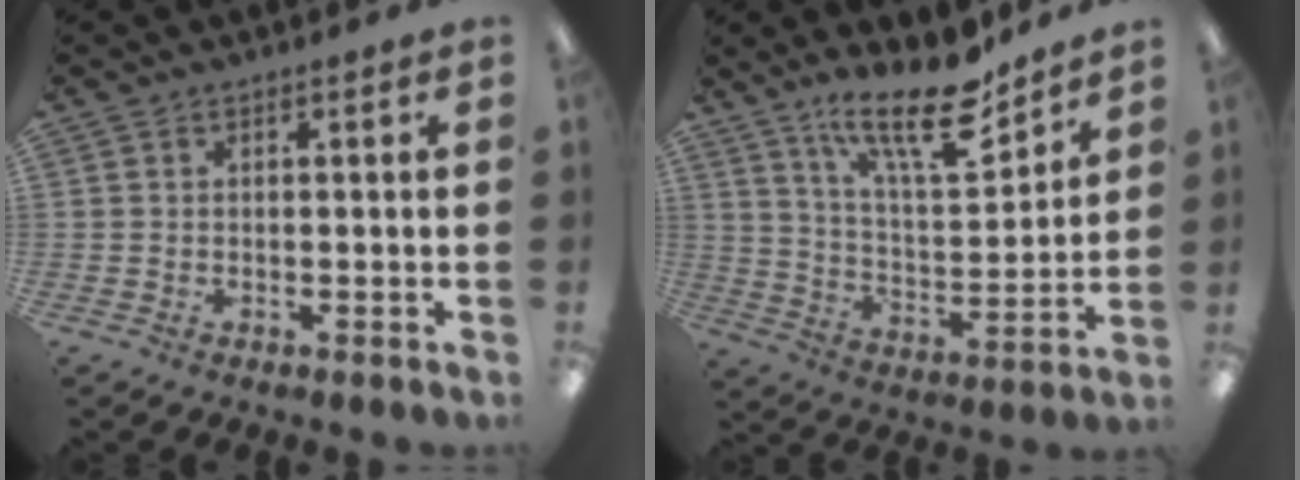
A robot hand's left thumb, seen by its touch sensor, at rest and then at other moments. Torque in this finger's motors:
{"motor_torque": [0.84, 0.41, 1.47, -1.31, 0.58]}